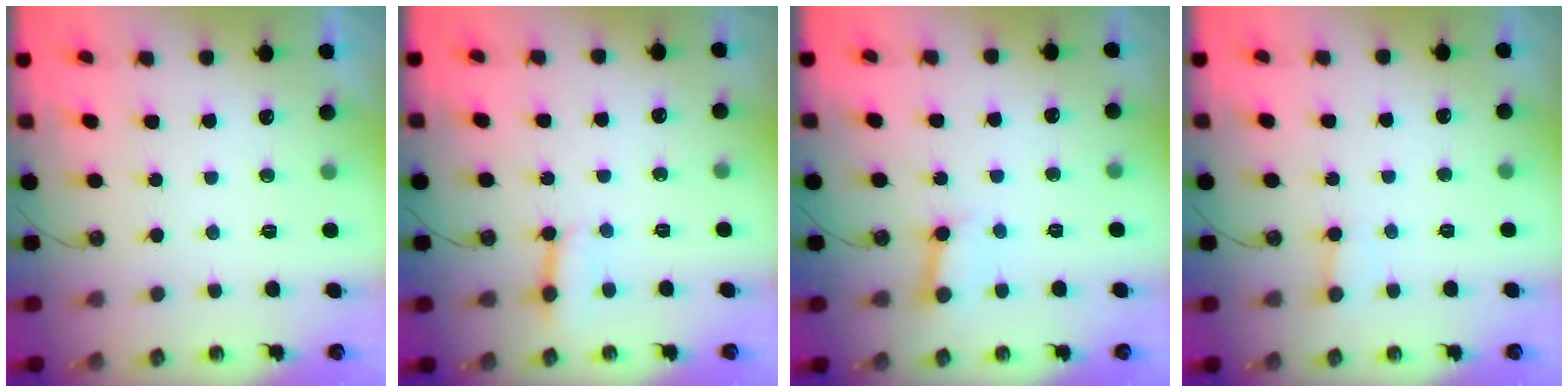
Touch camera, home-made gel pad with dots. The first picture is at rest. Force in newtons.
{"total": 3.1, "press": 3.1, "slide": 0.5}
{"total": 3.0, "press": 3.0, "slide": 0.1}
{"total": 2.4, "press": 2.4, "slide": 0.1}